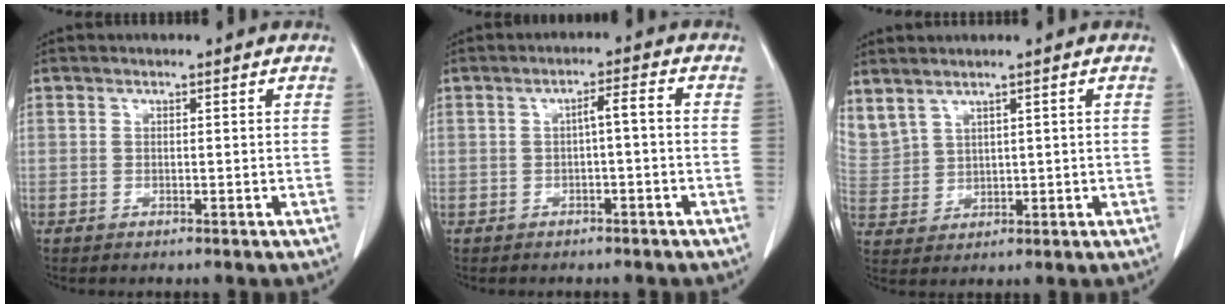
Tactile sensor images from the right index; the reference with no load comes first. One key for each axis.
{"total": 2.7, "fx": -0.4, "fy": 0.2, "fz": 2.7, "tx": -0.041, "ty": 0.010, "tz": -0.005}
{"total": 9.0, "fx": 5.3, "fy": 6.0, "fz": 4.2, "tx": -0.133, "ty": 0.017, "tz": 0.135}